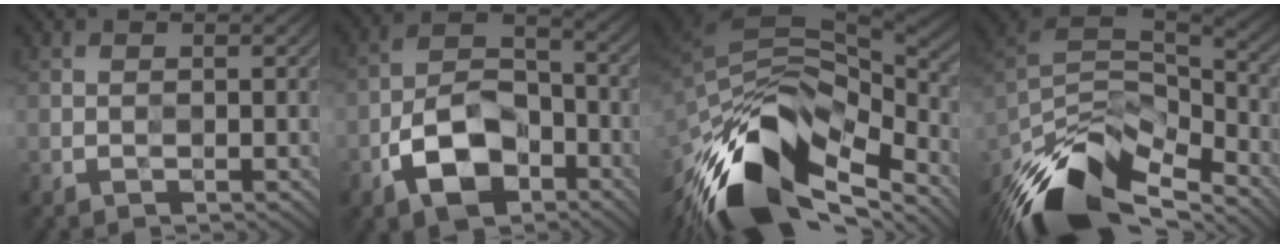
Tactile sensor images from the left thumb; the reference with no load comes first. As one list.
[{"total": 8.1, "force": [-4.5, 4.9, 4.6], "torque": [-0.086, 0.006, -0.093]}, {"total": 15.5, "force": [-10.2, 7.5, 8.8], "torque": [-0.191, -0.022, -0.175]}, {"total": 15.1, "force": [-12.0, 5.4, 7.4], "torque": [-0.190, -0.012, -0.210]}]